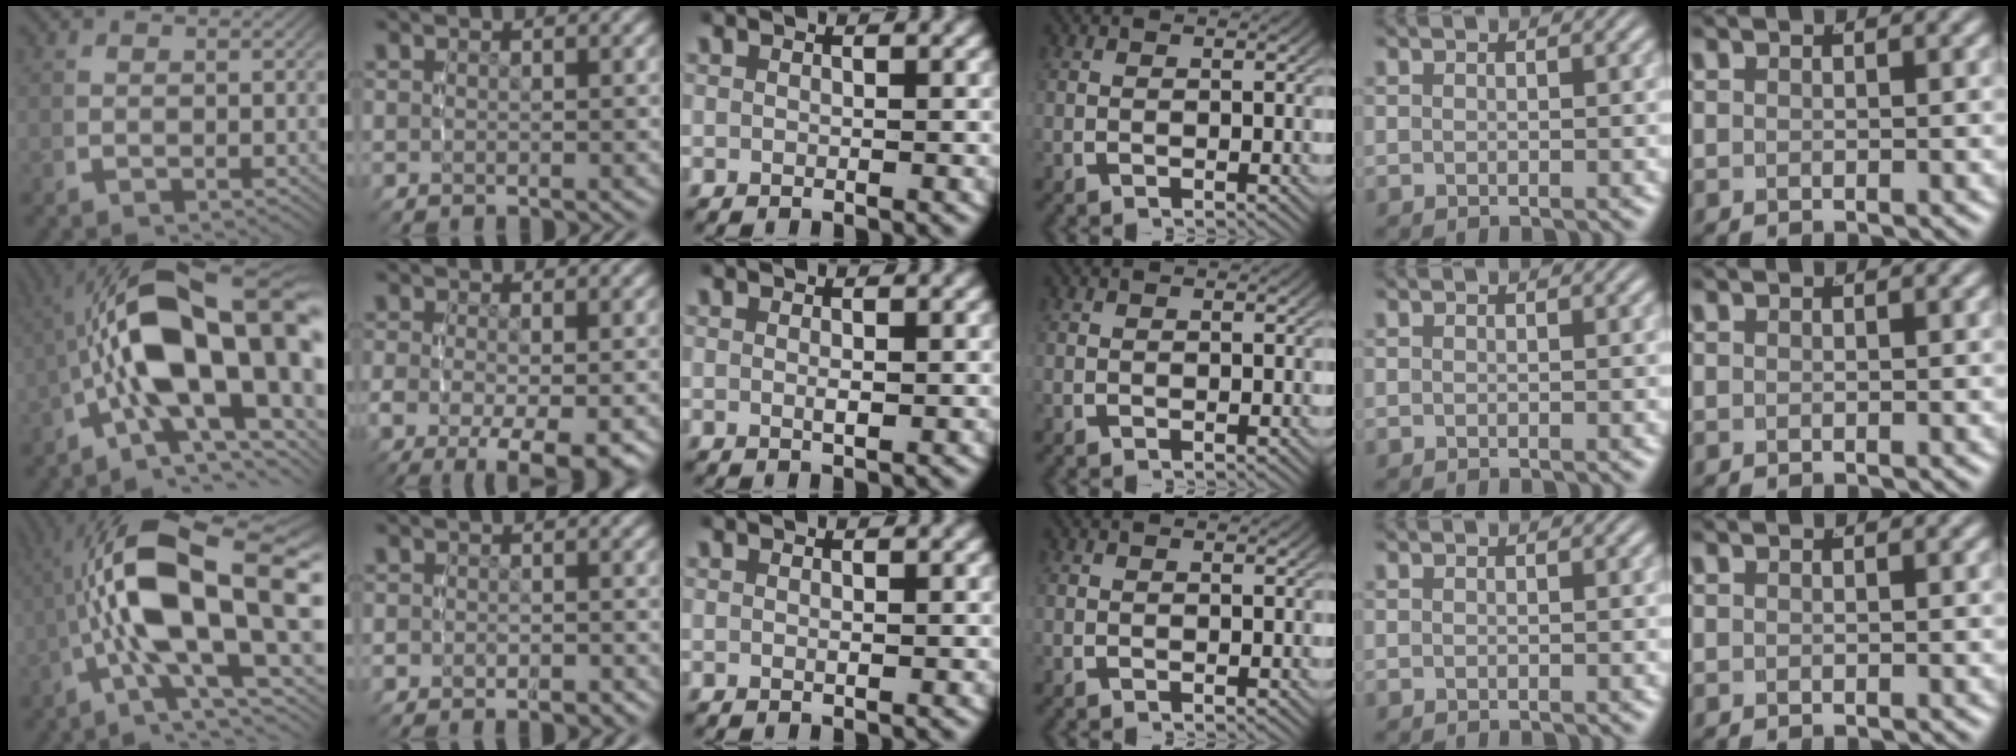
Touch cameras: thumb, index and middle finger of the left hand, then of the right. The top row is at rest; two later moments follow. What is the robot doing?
{"motion": "lift_and_place", "object": "button"}